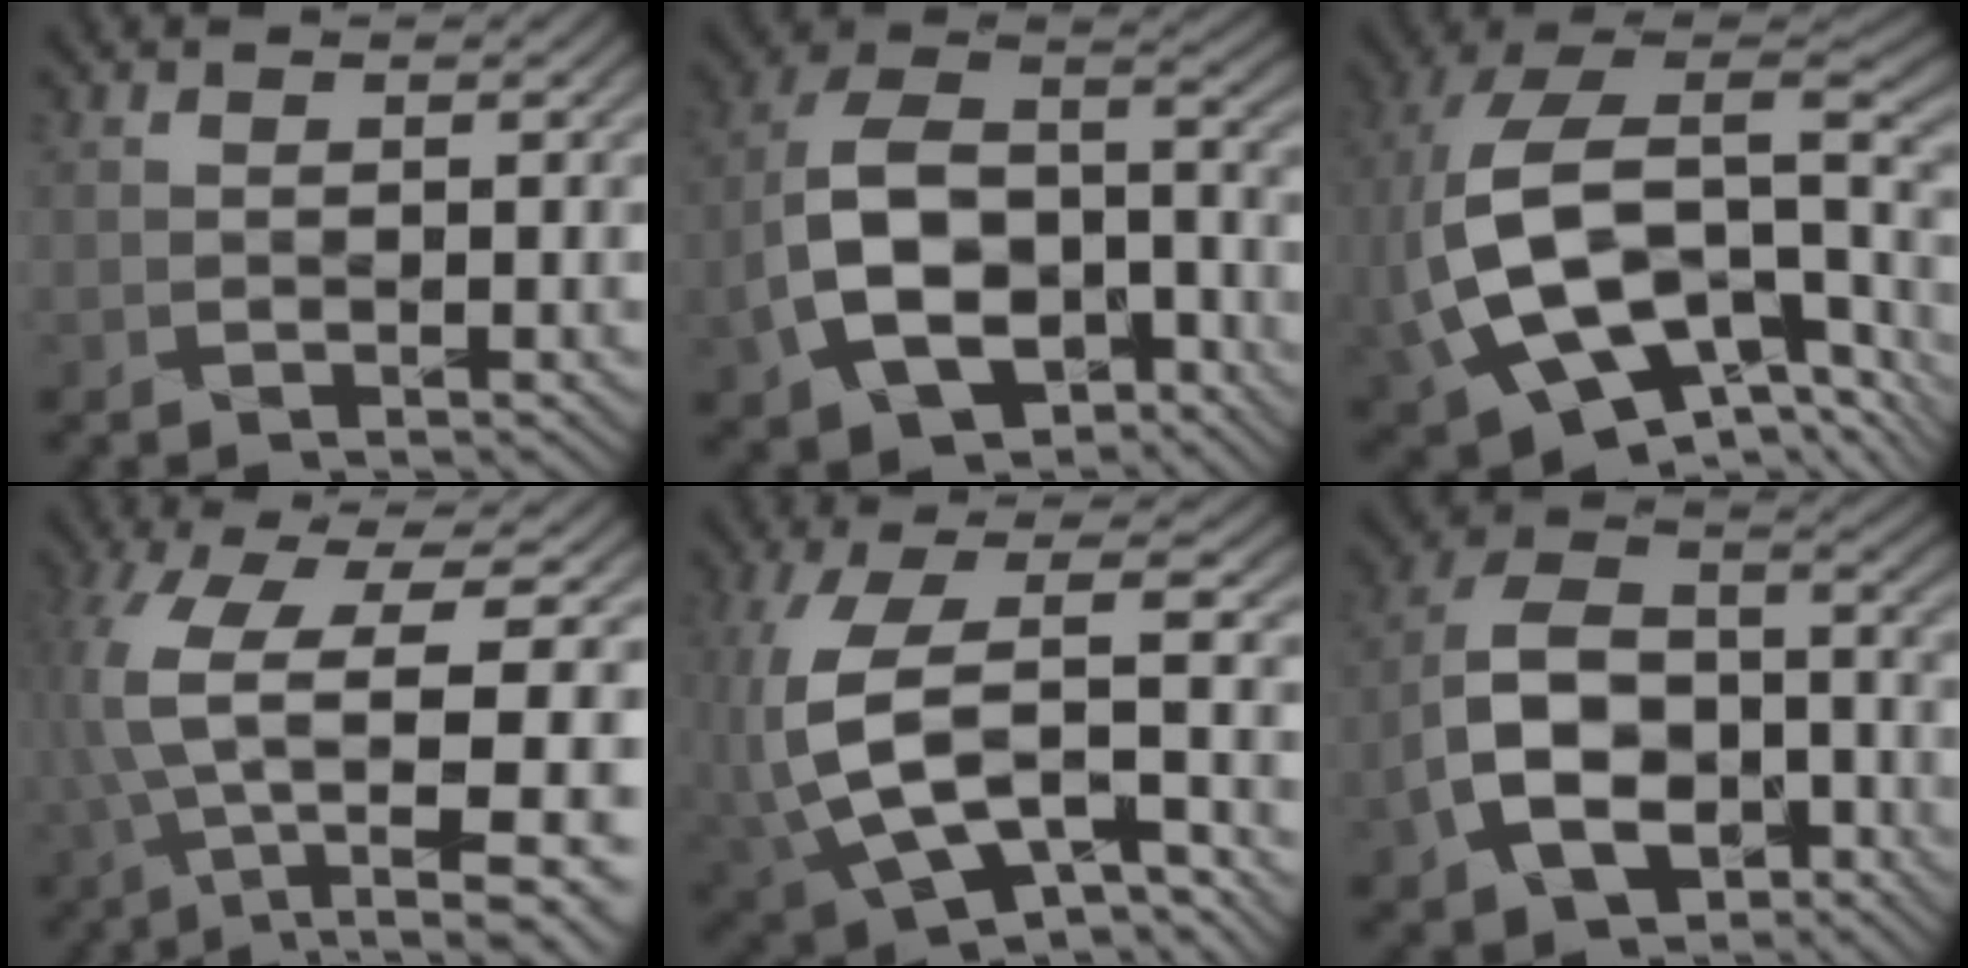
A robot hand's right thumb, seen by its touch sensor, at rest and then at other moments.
{"total": 15.2, "force": [-5.5, 9.5, 10.4], "torque": [-0.224, -0.026, -0.097]}
{"total": 20.2, "force": [-2.7, 12.9, 15.3], "torque": [-0.338, -0.045, -0.006]}
{"total": 14.2, "force": [0.5, 5.2, 13.3], "torque": [-0.281, -0.014, 0.041]}
{"total": 12.8, "force": [-1.9, 6.3, 11.0], "torque": [-0.246, -0.013, -0.030]}
{"total": 13.6, "force": [-5.2, 8.6, 9.2], "torque": [-0.202, -0.018, -0.097]}